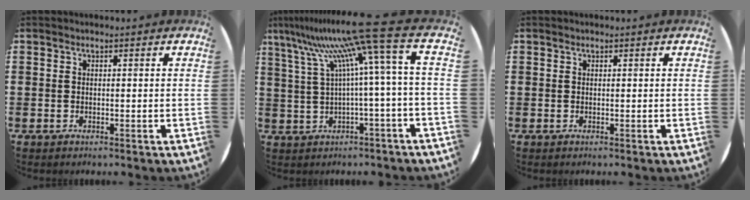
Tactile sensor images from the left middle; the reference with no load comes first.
{"total": 12.2, "force": [7.2, -1.4, 9.7], "torque": [-0.203, -0.073, 0.103]}
{"total": 0.0}